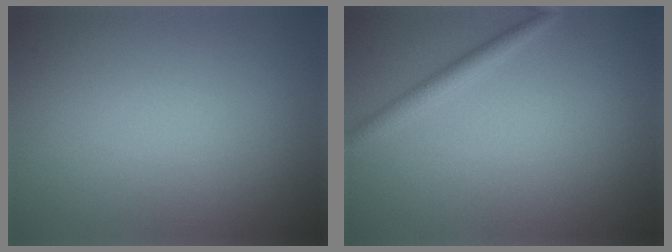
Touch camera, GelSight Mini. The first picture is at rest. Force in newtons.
{"total": 1.9, "press": 1.9, "slide": 0.1}